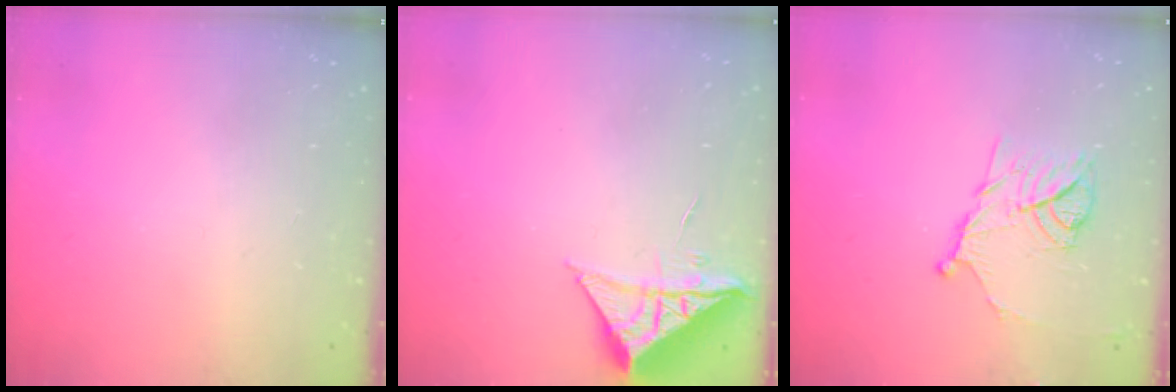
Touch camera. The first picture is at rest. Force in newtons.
{"total": 8.6, "press": 8.6, "slide": 0.2}
{"total": 11.4, "press": 11.3, "slide": 0.7}